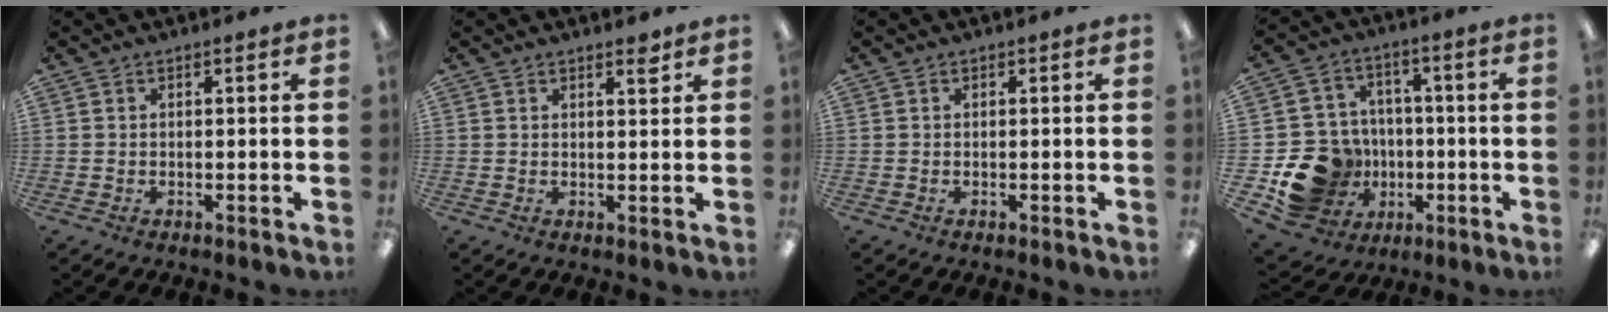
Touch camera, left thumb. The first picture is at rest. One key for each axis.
{"total": 2.4, "fx": 2.0, "fy": 0.6, "fz": 1.3, "tx": -0.004, "ty": -0.012, "tz": 0.031}
{"total": 0.0}
{"total": 16.3, "fx": -4.9, "fy": 14.3, "fz": 6.1, "tx": -0.130, "ty": 0.039, "tz": -0.059}